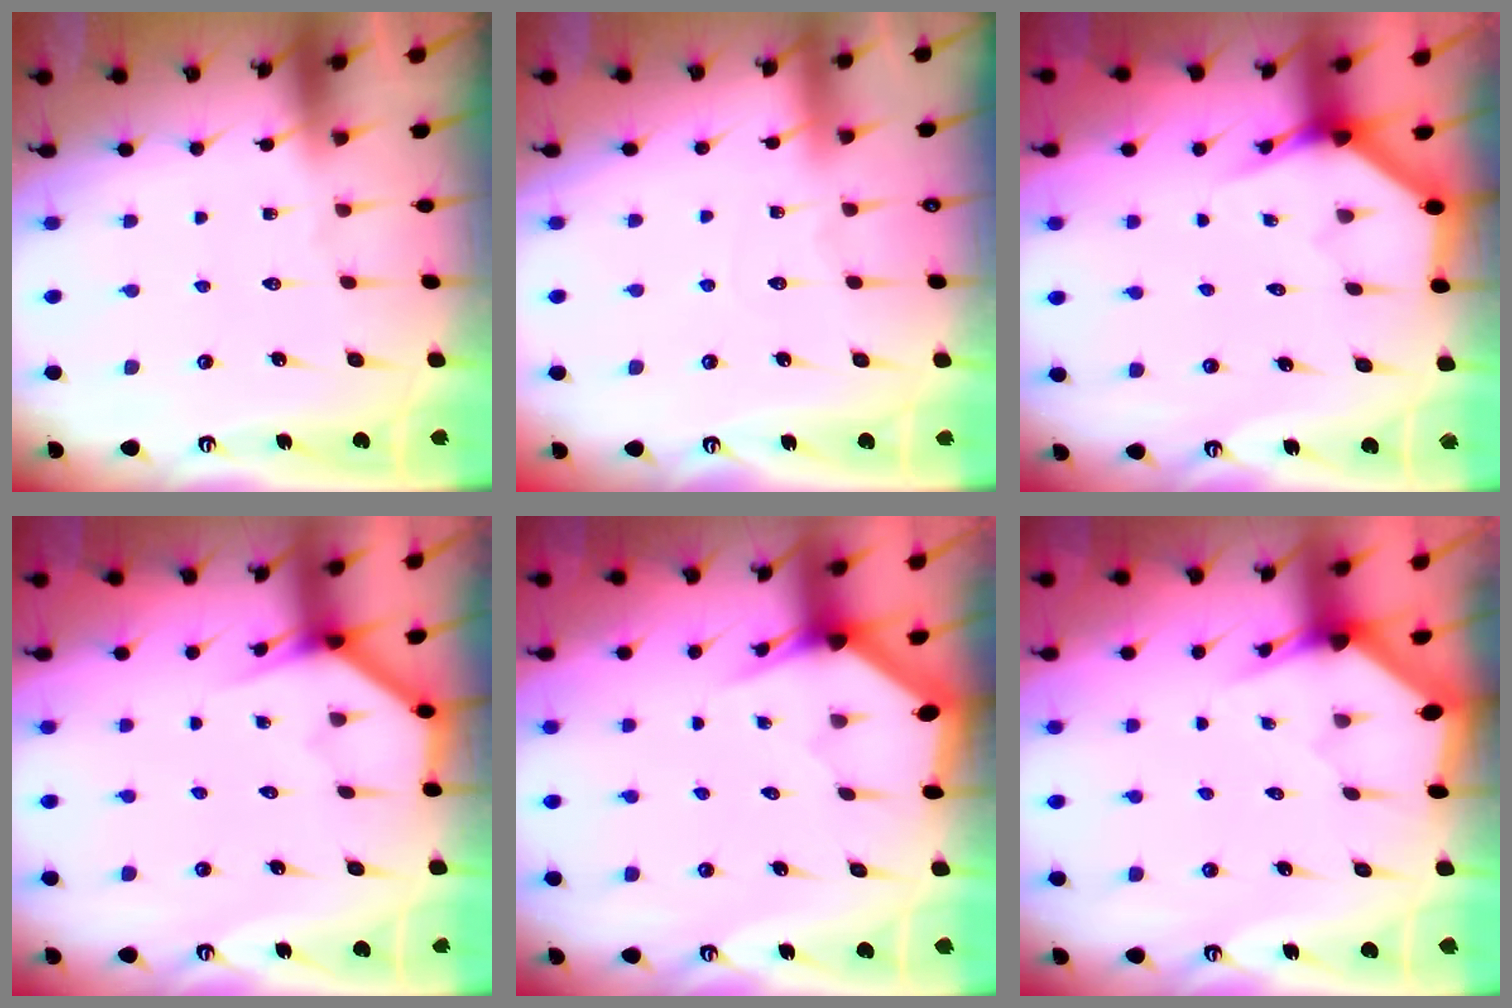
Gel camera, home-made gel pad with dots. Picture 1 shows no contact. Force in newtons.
{"total": 3.2, "press": 3.2, "slide": 0.3}
{"total": 3.9, "press": 3.9, "slide": 0.3}
{"total": 3.7, "press": 3.7, "slide": 0.3}
{"total": 3.0, "press": 3.0, "slide": 0.0}
{"total": 2.9, "press": 2.9, "slide": 0.1}